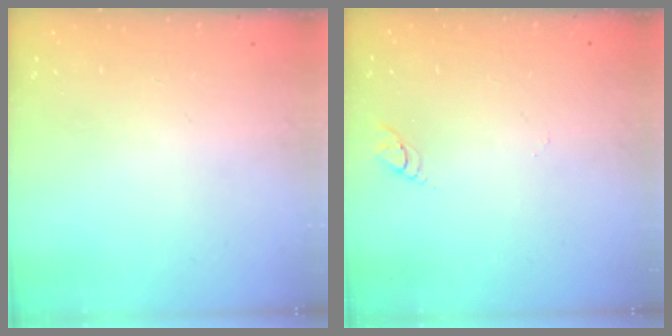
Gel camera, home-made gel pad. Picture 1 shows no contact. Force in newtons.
{"total": 3.6, "press": 3.6, "slide": 0.4}